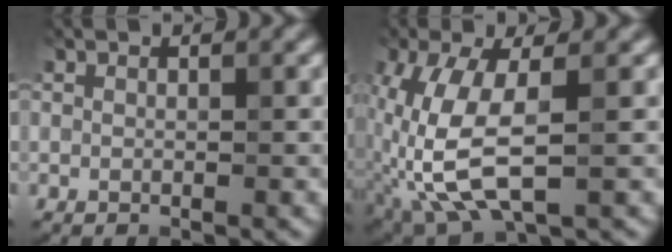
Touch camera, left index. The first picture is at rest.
{"total": 7.8, "force": [-1.7, 3.3, 6.9], "torque": [-0.173, -0.004, -0.034]}